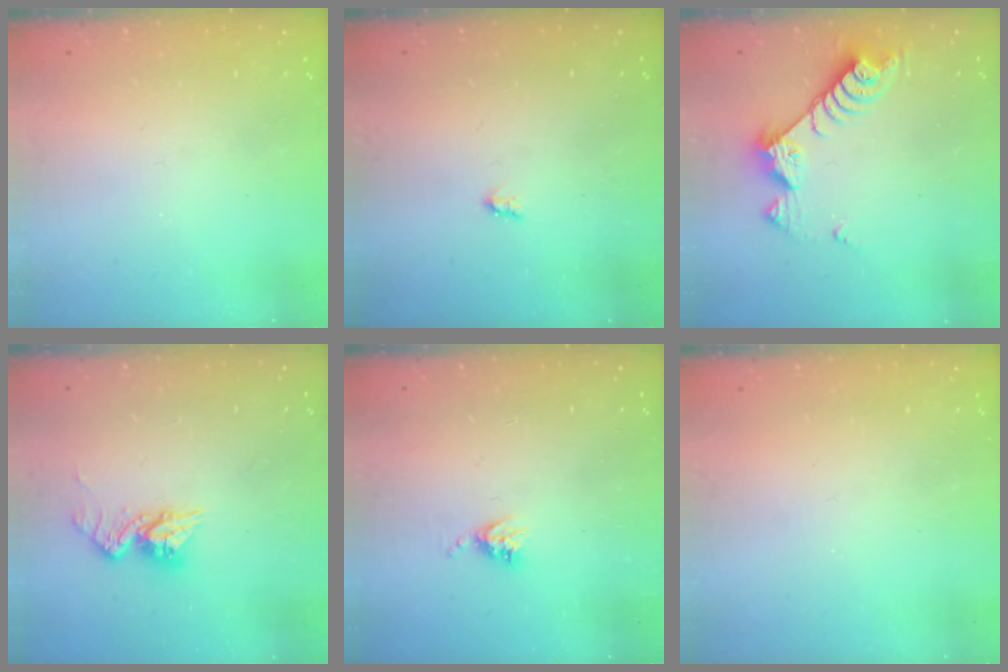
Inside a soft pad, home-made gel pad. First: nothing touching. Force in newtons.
{"total": 1.7, "press": 1.6, "slide": 0.3}
{"total": 8.6, "press": 8.6, "slide": 0.2}
{"total": 10.1, "press": 10.1, "slide": 0.7}
{"total": 4.8, "press": 4.8, "slide": 0.4}
{"total": 0.0}